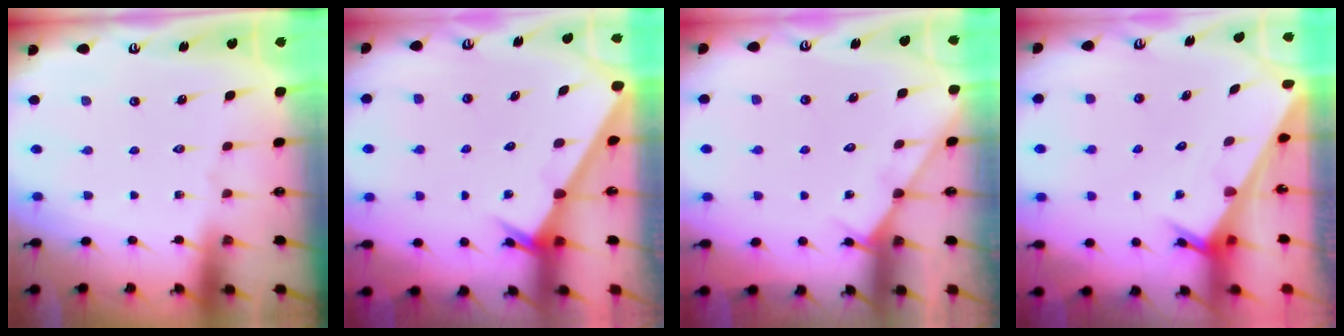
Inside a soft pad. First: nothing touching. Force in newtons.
{"total": 2.5, "press": 2.5, "slide": 0.3}
{"total": 5.4, "press": 5.4, "slide": 0.5}
{"total": 3.0, "press": 3.0, "slide": 0.2}